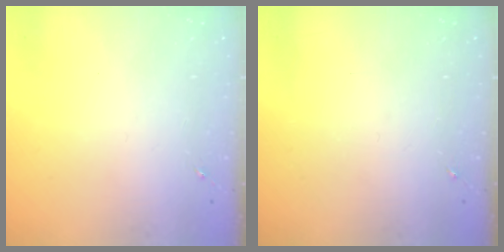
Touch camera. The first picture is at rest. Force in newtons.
{"total": 0.0}